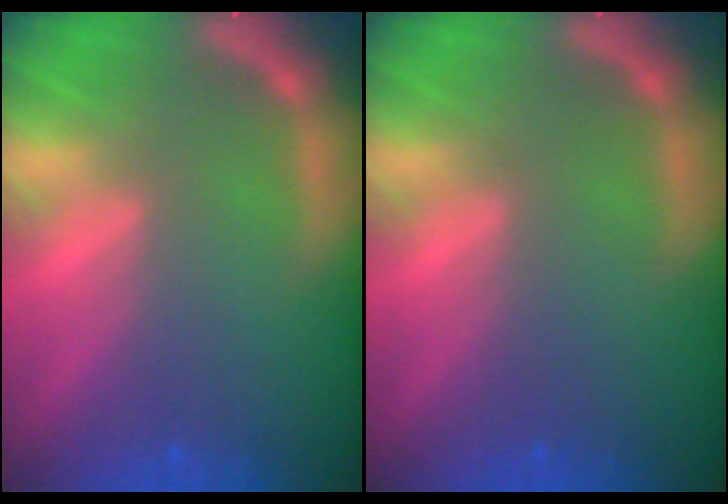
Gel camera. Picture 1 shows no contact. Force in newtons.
{"total": 0.0}